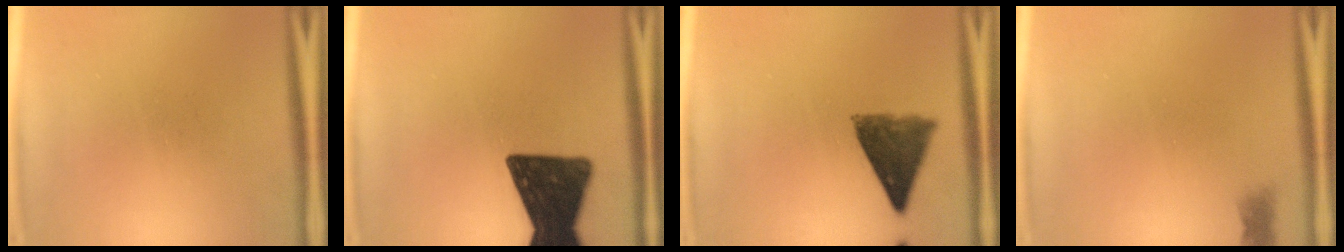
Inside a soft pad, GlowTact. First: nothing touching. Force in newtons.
{"total": 16.6}
{"total": 8.6}
{"total": 1.1}